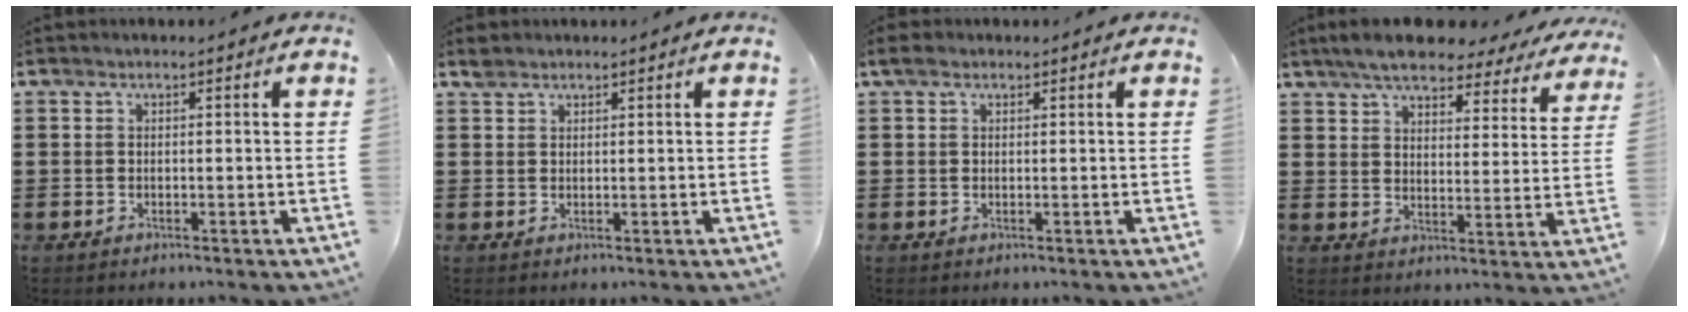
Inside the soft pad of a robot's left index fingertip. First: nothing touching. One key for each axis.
{"total": 1.5, "fx": 1.4, "fy": 0.6, "fz": 0.2, "tx": -0.007, "ty": 0.002, "tz": 0.028}
{"total": 1.6, "fx": 0.6, "fy": 1.1, "fz": 1.0, "tx": -0.022, "ty": 0.007, "tz": 0.011}
{"total": 6.8, "fx": 6.2, "fy": 1.1, "fz": 2.4, "tx": -0.067, "ty": -0.027, "tz": 0.108}